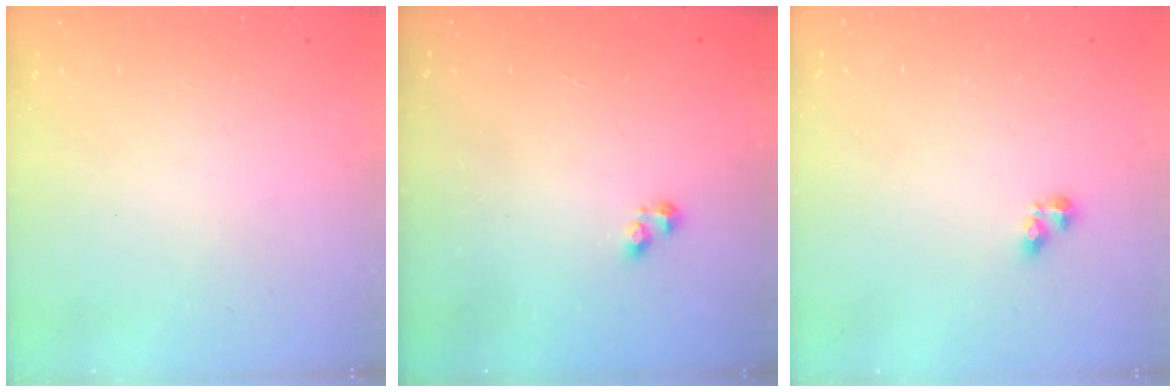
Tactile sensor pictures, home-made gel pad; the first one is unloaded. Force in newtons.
{"total": 2.3, "press": 2.3, "slide": 0.4}
{"total": 3.6, "press": 3.5, "slide": 0.4}